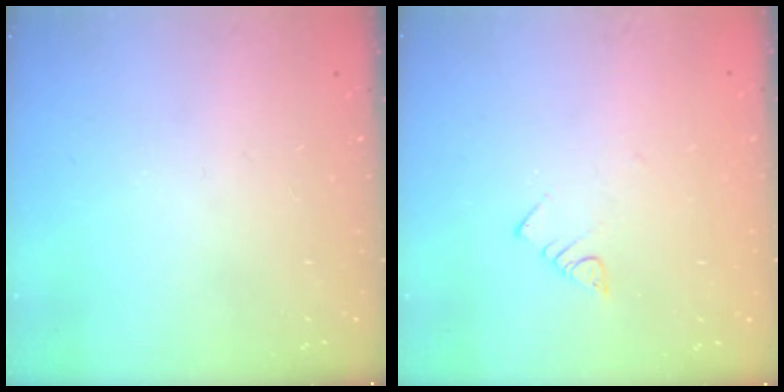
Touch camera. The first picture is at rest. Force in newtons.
{"total": 2.8, "press": 2.7, "slide": 0.4}